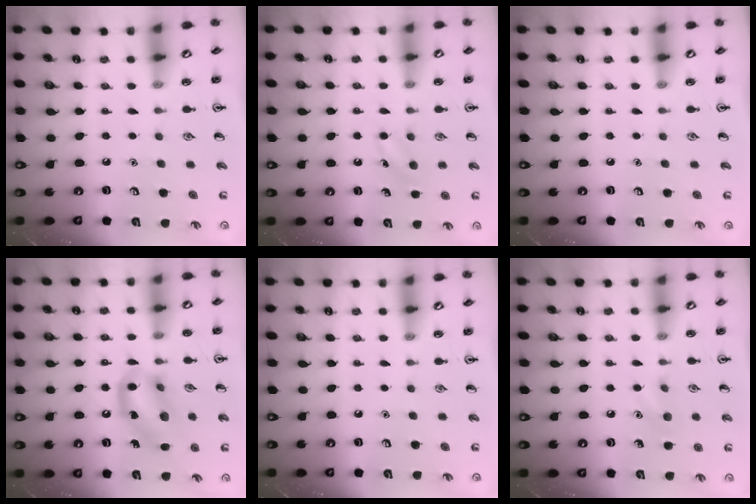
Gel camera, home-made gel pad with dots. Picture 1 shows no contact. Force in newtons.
{"total": 3.8, "press": 3.6, "slide": 1.2}
{"total": 0.0}
{"total": 13.2, "press": 12.9, "slide": 2.8}
{"total": 0.0}
{"total": 6.3, "press": 6.1, "slide": 1.6}